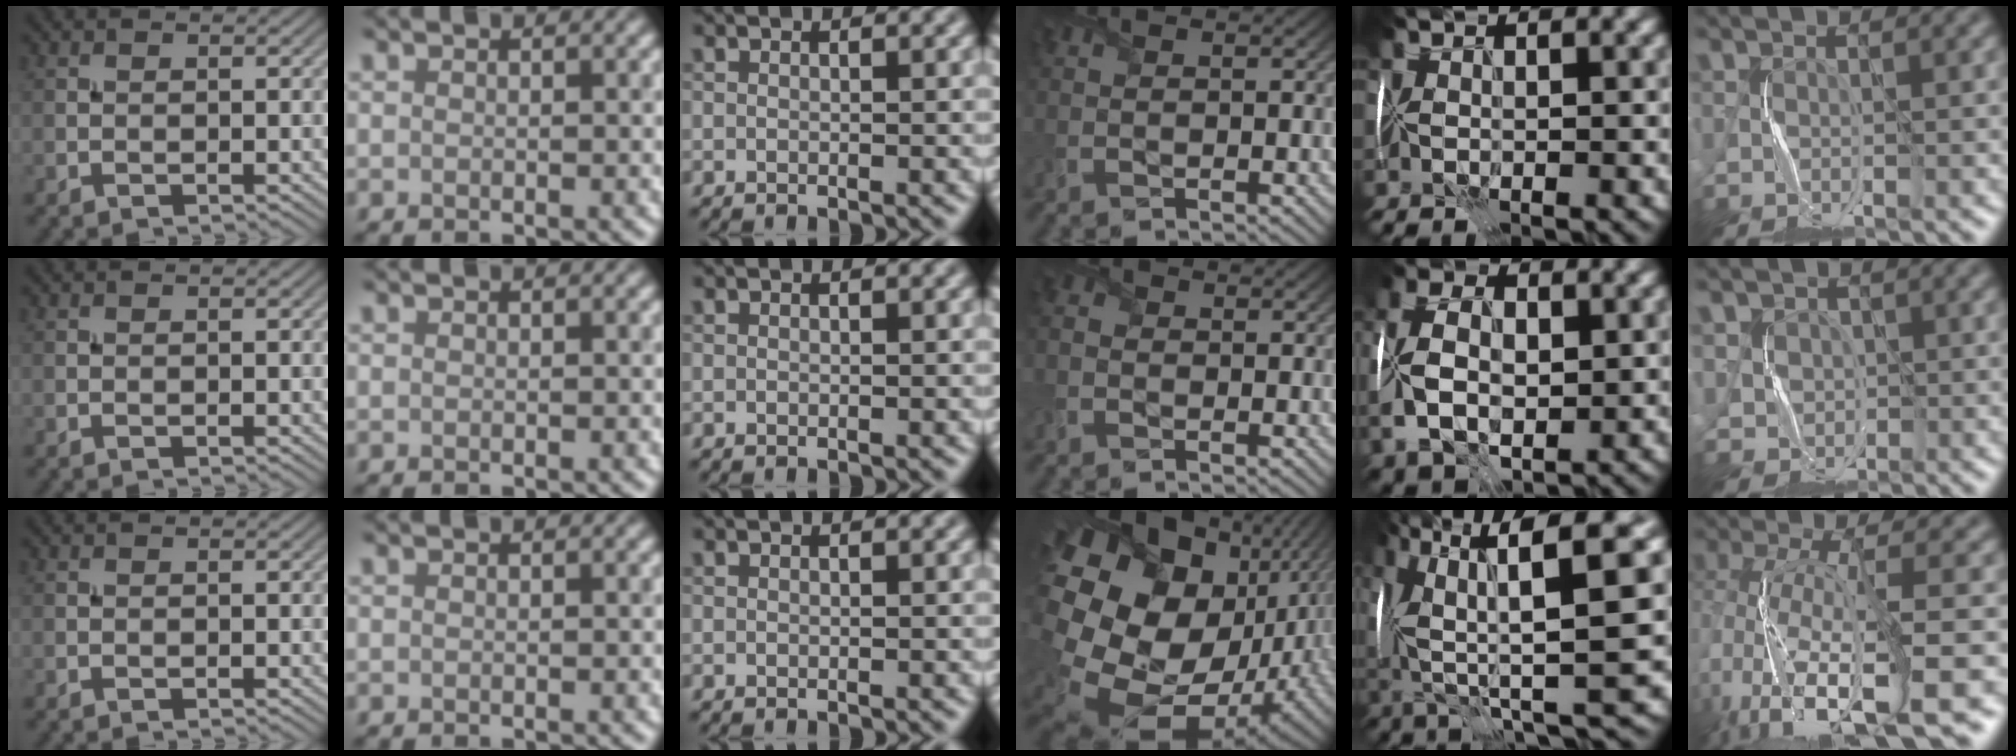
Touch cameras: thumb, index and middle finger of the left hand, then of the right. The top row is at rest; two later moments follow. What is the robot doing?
{"motion": "fold", "object": "memory foam"}